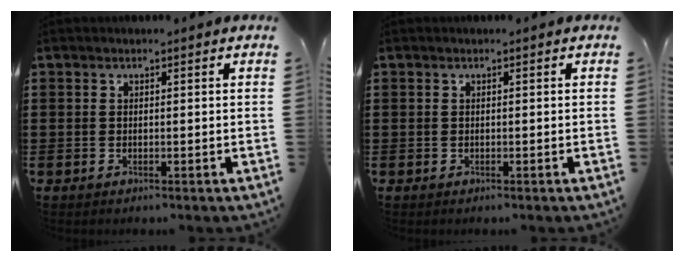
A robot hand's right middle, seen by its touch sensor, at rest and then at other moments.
{"total": 0.0}